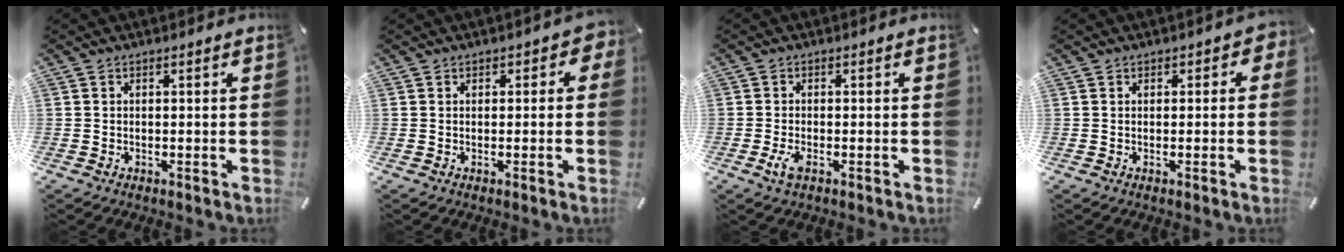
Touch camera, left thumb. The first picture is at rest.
{"total": 1.9, "force": [0.4, 1.6, 1.0], "torque": [0.006, -0.004, 0.002]}
{"total": 2.7, "force": [-0.9, 0.8, 2.4], "torque": [-0.060, -0.008, -0.020]}
{"total": 1.4, "force": [0.3, 1.3, 0.6], "torque": [0.005, -0.001, 0.000]}